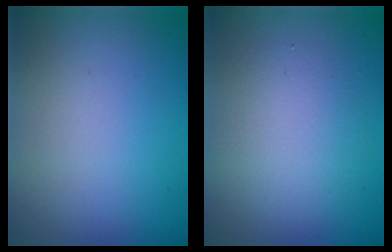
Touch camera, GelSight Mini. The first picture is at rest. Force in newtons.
{"total": 4.0, "press": 4.0, "slide": 0.5}